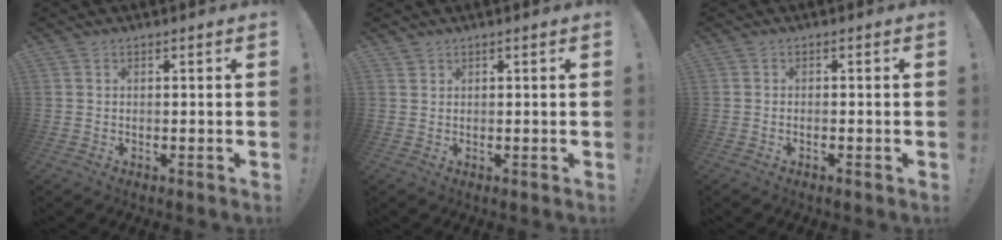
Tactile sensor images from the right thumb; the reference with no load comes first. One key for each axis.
{"total": 1.0, "fx": 0.9, "fy": 0.4, "fz": 0.2, "tx": 0.000, "ty": -0.003, "tz": 0.017}
{"total": 0.6, "fx": -0.4, "fy": -0.2, "fz": 0.4, "tx": -0.005, "ty": -0.001, "tz": -0.007}